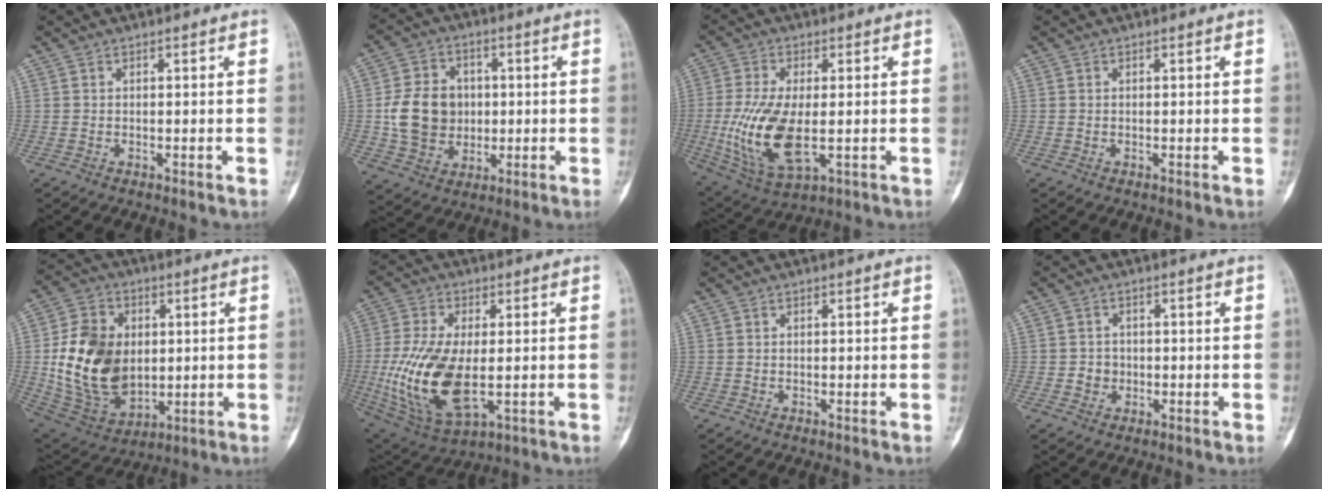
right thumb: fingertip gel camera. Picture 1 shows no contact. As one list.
[{"total": 12.1, "force": [0.0, 10.2, 6.6], "torque": [-0.091, 0.007, 0.007]}, {"total": 14.1, "force": [-1.7, 6.4, 12.4], "torque": [-0.261, -0.014, -0.017]}, {"total": 0.0}, {"total": 18.9, "force": [0.9, 13.5, 13.2], "torque": [-0.216, -0.008, 0.036]}, {"total": 17.2, "force": [-1.7, 8.5, 14.9], "torque": [-0.309, -0.012, -0.013]}, {"total": 0.0}, {"total": 2.6, "force": [-0.5, 2.4, 0.7], "torque": [0.004, 0.008, -0.009]}]